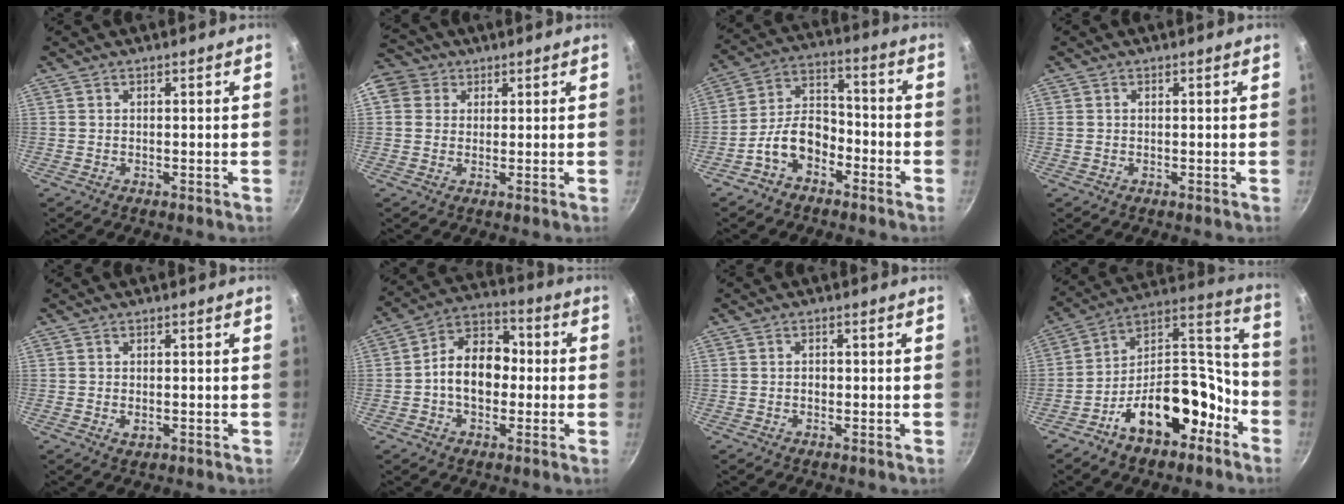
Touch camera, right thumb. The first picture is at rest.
{"total": 8.5, "force": [2.8, 7.4, 3.3], "torque": [-0.047, 0.011, 0.039]}
{"total": 10.1, "force": [-5.2, 6.4, 5.8], "torque": [-0.078, 0.061, -0.103]}
{"total": 0.9, "force": [0.1, 0.7, 0.5], "torque": [-0.009, 0.002, 0.000]}
{"total": 1.7, "force": [-0.3, 1.2, 1.2], "torque": [-0.019, -0.002, -0.003]}
{"total": 12.3, "force": [-0.9, 8.8, 8.5], "torque": [-0.094, 0.040, -0.032]}
{"total": 1.2, "force": [-0.2, 0.9, 0.8], "torque": [-0.011, 0.004, -0.005]}
{"total": 20.5, "force": [-10.1, 11.9, 13.3], "torque": [-0.156, 0.107, -0.163]}